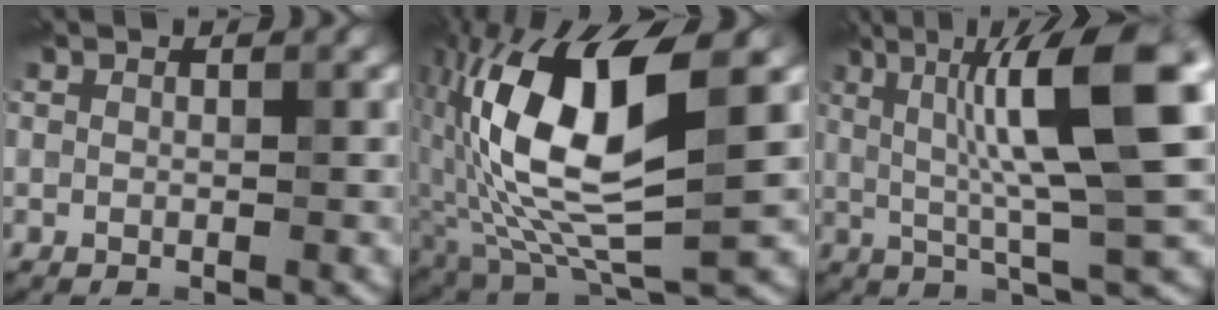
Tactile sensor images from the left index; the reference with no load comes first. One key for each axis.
{"total": 12.6, "fx": 1.1, "fy": 4.6, "fz": 11.7, "tx": -0.235, "ty": -0.002, "tz": 0.018}
{"total": 11.3, "fx": 2.3, "fy": 1.9, "fz": 10.9, "tx": -0.168, "ty": 0.009, "tz": 0.040}